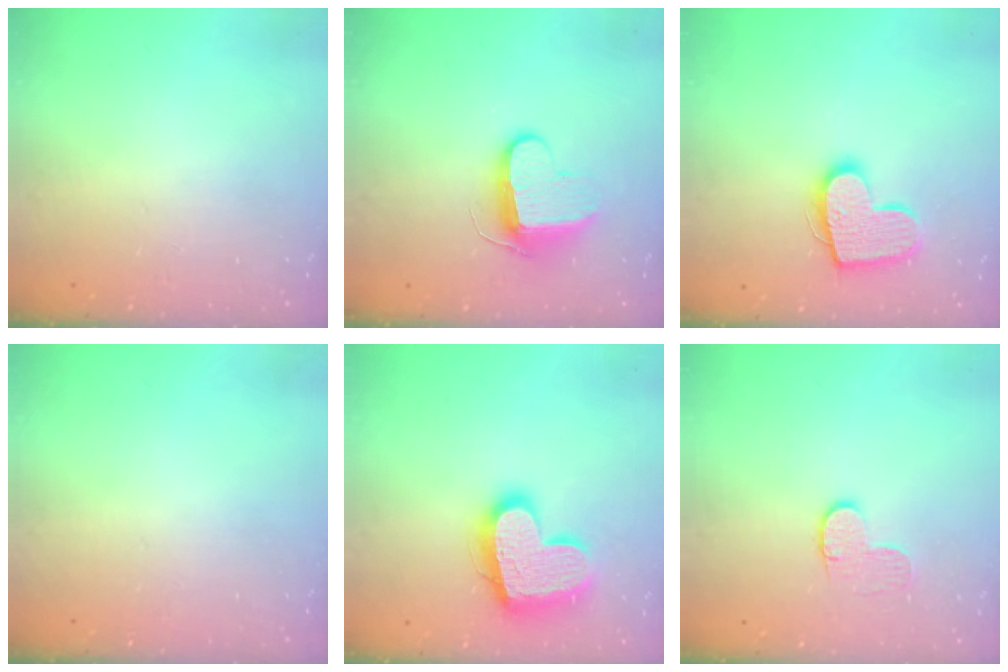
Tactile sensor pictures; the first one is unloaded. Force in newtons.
{"total": 9.9, "press": 9.9, "slide": 0.1}
{"total": 14.5, "press": 14.5, "slide": 0.9}
{"total": 0.0}
{"total": 18.3, "press": 18.2, "slide": 1.7}
{"total": 6.3, "press": 6.3, "slide": 0.3}